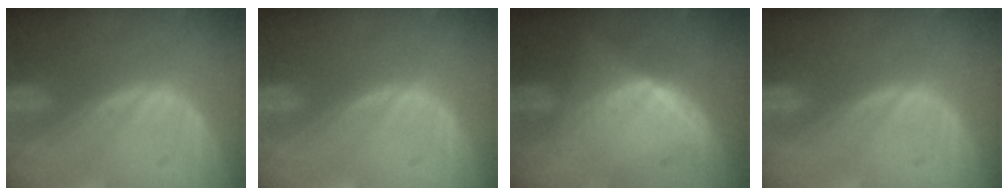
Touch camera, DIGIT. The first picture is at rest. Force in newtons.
{"total": 0.0}
{"total": 6.1, "press": 6.0, "slide": 1.0}
{"total": 0.0}